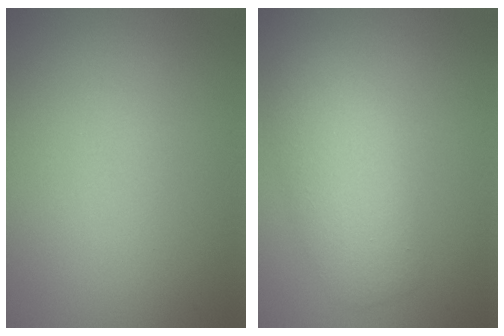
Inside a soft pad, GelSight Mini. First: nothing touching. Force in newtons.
{"total": 4.1, "press": 4.1, "slide": 0.4}